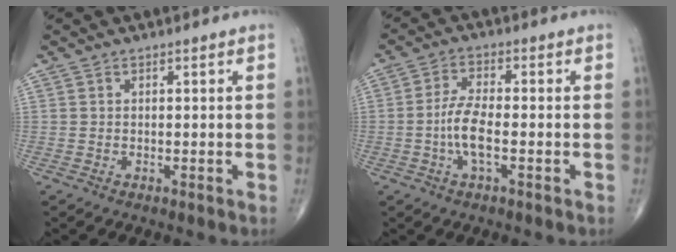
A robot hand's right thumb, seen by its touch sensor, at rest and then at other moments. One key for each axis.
{"total": 6.1, "fx": -1.5, "fy": 1.9, "fz": 5.6, "tx": -0.121, "ty": 0.009, "tz": -0.034}